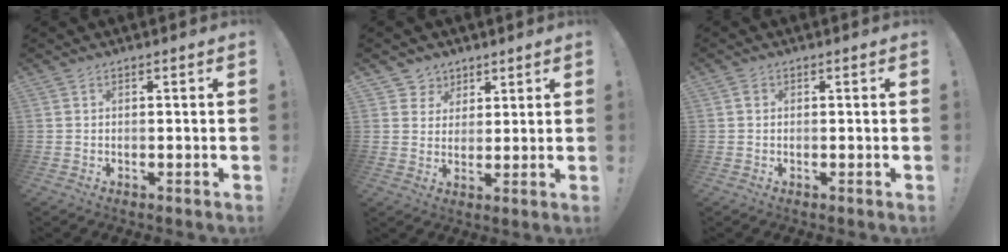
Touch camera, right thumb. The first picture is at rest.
{"total": 5.5, "force": [3.3, 4.5, 0.2], "torque": [0.000, -0.028, 0.064]}
{"total": 0.7, "force": [0.1, 0.7, 0.2], "torque": [-0.007, 0.004, 0.002]}